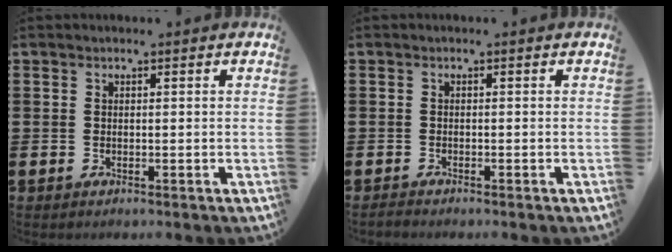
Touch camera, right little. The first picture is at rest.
{"total": 0.5, "force": [-0.5, 0.0, 0.1], "torque": [-0.003, -0.002, -0.010]}